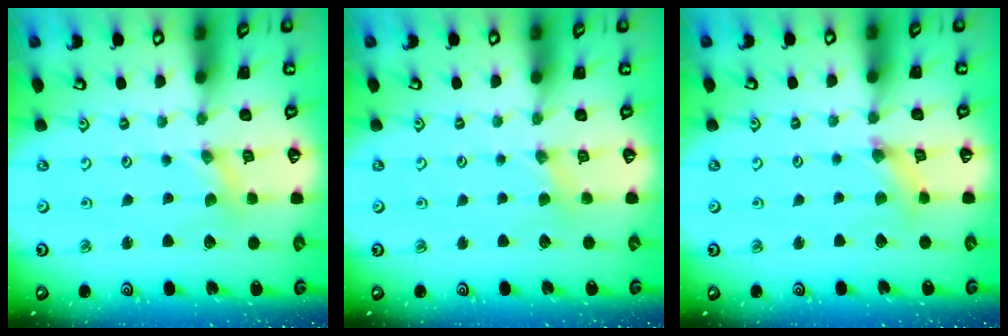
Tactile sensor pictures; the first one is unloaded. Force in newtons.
{"total": 2.2, "press": 2.2, "slide": 0.4}
{"total": 3.2, "press": 3.2, "slide": 0.4}